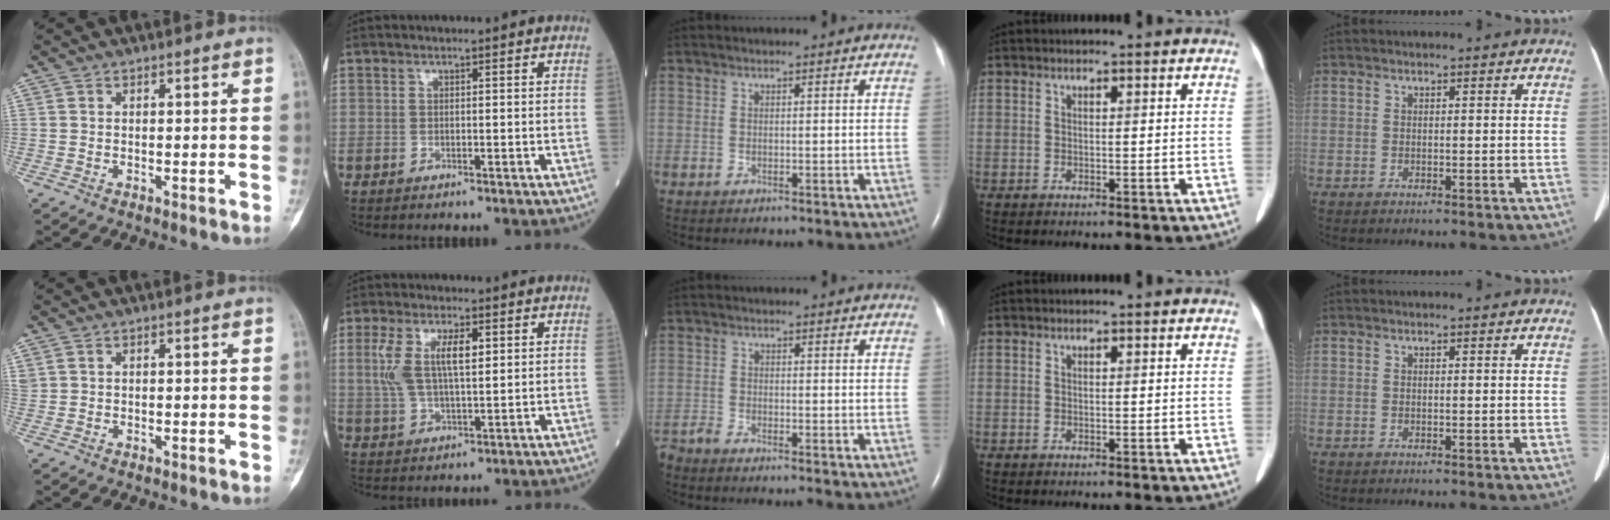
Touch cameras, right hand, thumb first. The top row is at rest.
{"thumb": {"total": 1.0, "force": [0.6, 0.7, 0.4], "torque": [-0.009, 0.010, 0.016]}, "index": {"total": 7.9, "force": [1.9, 2.6, 7.2], "torque": [-0.159, 0.014, 0.041]}, "middle": {"total": 3.4, "force": [-3.2, 0.0, 1.2], "torque": [-0.020, -0.011, -0.058]}}